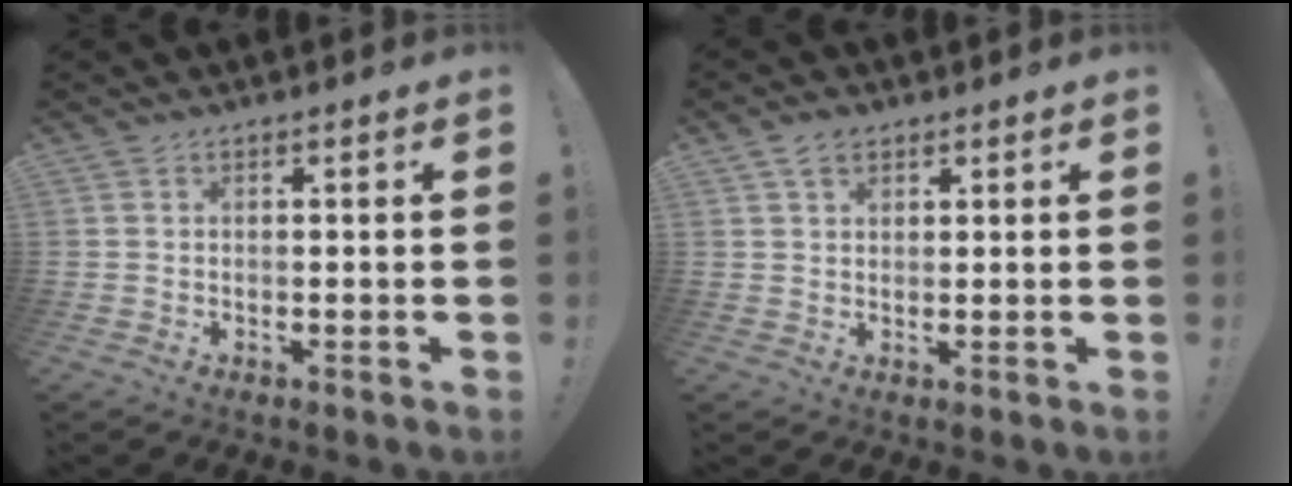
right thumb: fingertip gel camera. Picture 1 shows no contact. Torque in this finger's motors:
{"motor_torque": [-0.11, 0.02, 0.04, 0.30, 0.09]}